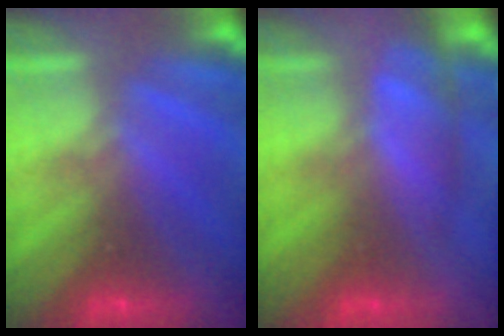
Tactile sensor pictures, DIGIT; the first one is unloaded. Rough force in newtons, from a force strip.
{"total": 4.9}